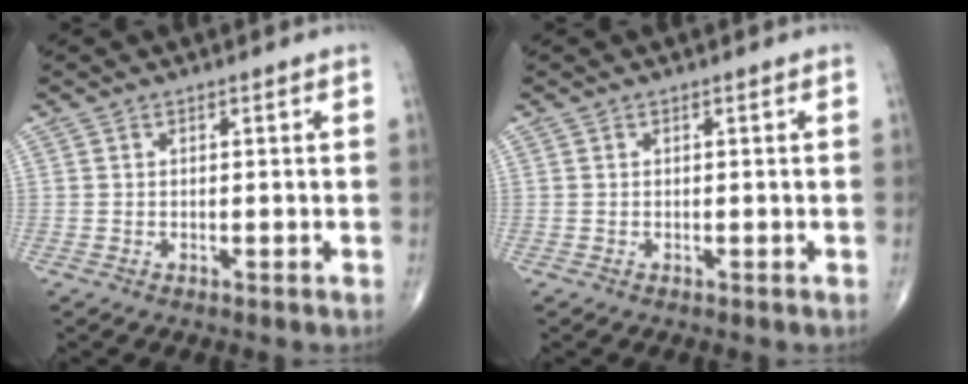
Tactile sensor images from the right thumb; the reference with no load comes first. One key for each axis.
{"total": 0.0}